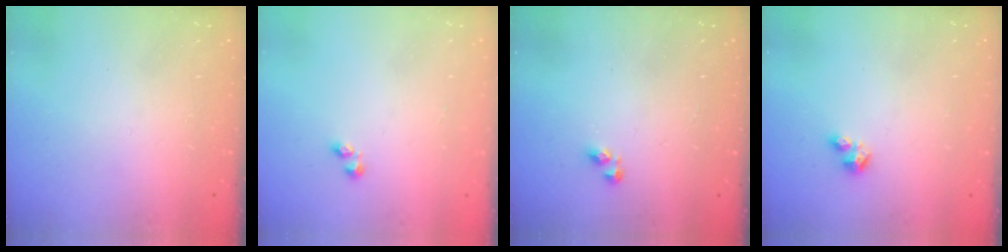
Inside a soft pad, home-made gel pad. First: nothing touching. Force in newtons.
{"total": 1.6, "press": 1.5, "slide": 0.4}
{"total": 3.4, "press": 3.4, "slide": 0.1}
{"total": 2.9, "press": 2.8, "slide": 0.6}